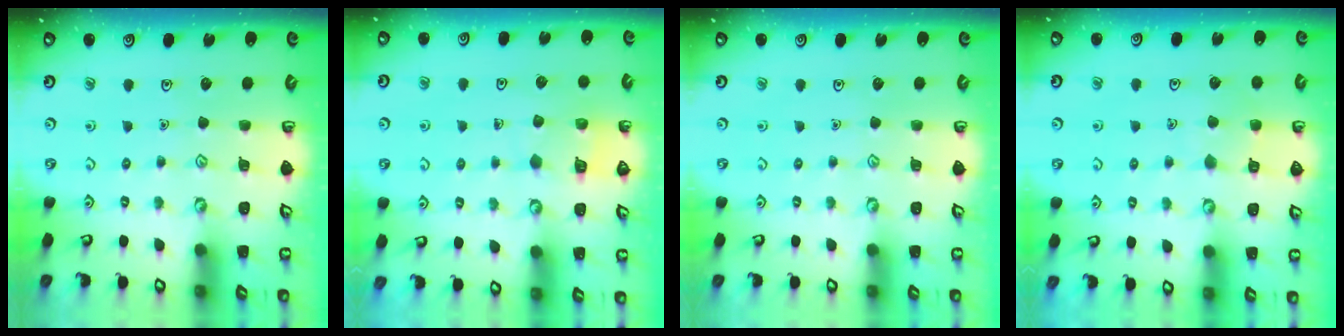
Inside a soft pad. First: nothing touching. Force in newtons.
{"total": 6.1, "press": 6.1, "slide": 0.4}
{"total": 0.0}
{"total": 5.5, "press": 5.5, "slide": 0.5}